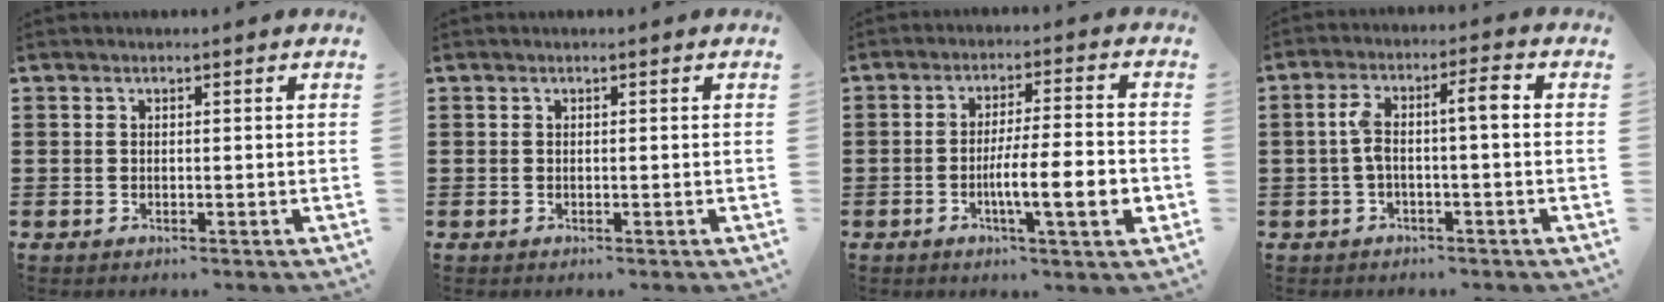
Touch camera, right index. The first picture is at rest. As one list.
[{"total": 0.0}, {"total": 9.6, "force": [-2.7, 1.6, 9.1], "torque": [-0.148, -0.007, -0.047]}, {"total": 5.5, "force": [-0.4, 1.3, 5.3], "torque": [-0.106, 0.007, -0.014]}]